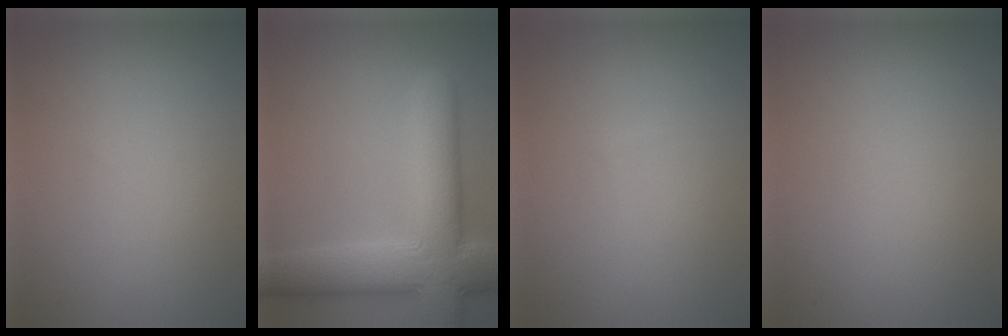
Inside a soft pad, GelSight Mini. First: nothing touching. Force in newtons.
{"total": 10.3, "press": 10.2, "slide": 0.6}
{"total": 0.0}
{"total": 0.0}